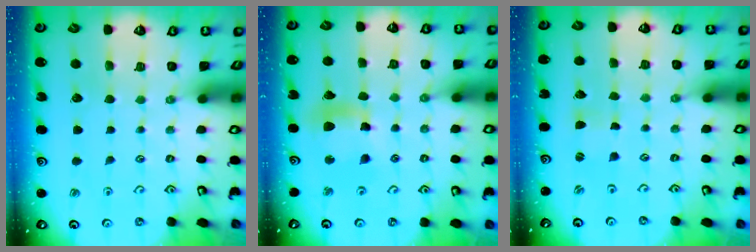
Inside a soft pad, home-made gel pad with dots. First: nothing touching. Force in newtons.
{"total": 11.6, "press": 11.4, "slide": 2.0}
{"total": 1.3, "press": 1.3, "slide": 0.4}